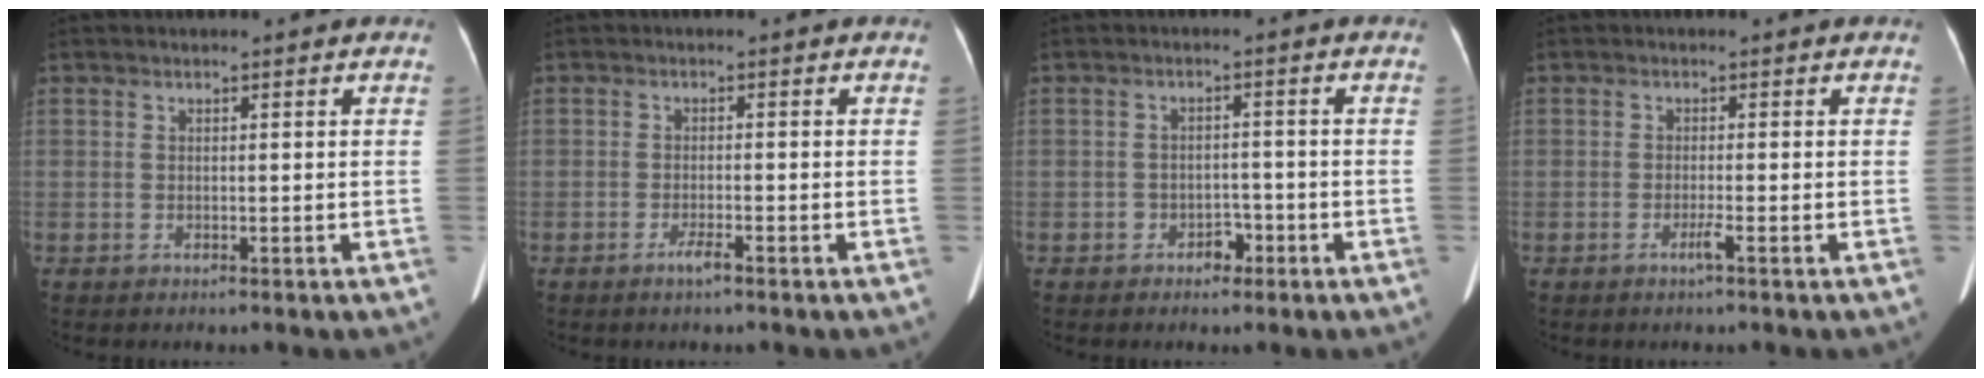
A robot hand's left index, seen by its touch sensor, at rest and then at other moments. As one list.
[{"total": 1.8, "force": [-1.3, 0.0, 1.2], "torque": [-0.028, -0.003, -0.023]}, {"total": 2.7, "force": [-1.6, 1.8, 1.1], "torque": [-0.013, 0.009, -0.020]}, {"total": 1.4, "force": [-0.9, -0.3, 1.1], "torque": [-0.025, -0.002, -0.016]}]